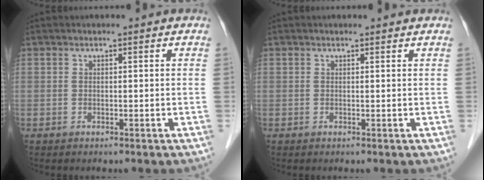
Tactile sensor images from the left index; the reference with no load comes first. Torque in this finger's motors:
{"motor_torque": [0.11, 0.00, -0.07, -0.01]}